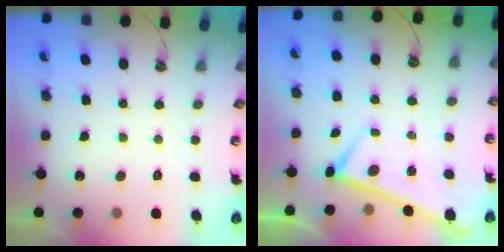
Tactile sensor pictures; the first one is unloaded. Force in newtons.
{"total": 0.0}